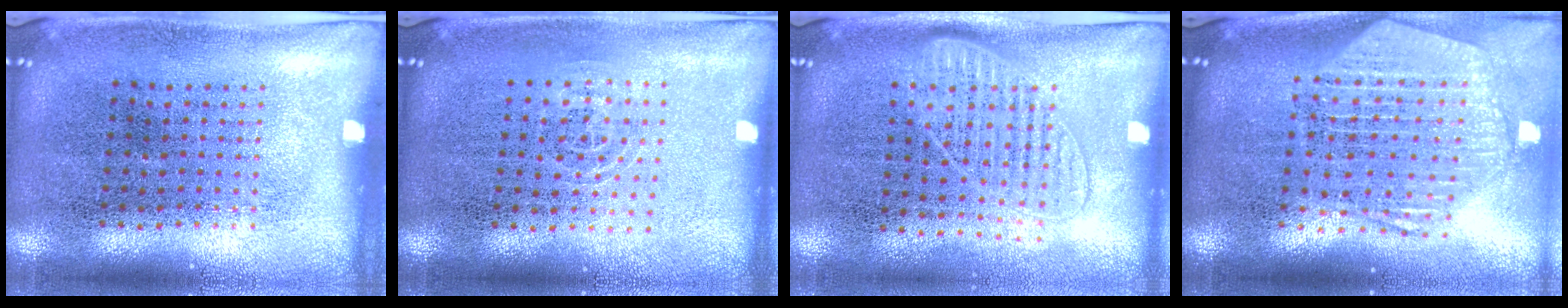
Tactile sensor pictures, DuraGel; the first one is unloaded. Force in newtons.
{"total": 1.0, "press": 0.5, "slide": 0.8}
{"total": 1.3, "press": 1.2, "slide": 0.5}
{"total": 2.6, "press": 2.1, "slide": 1.5}